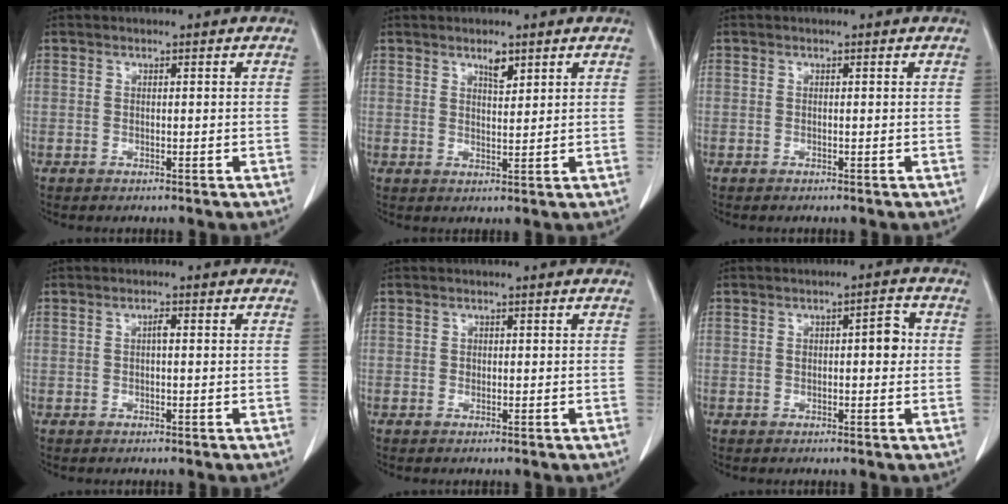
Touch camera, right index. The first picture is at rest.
{"total": 2.5, "force": [1.7, 0.8, 1.6], "torque": [-0.030, -0.004, 0.031]}
{"total": 0.0}
{"total": 1.0, "force": [0.0, 0.3, 1.0], "torque": [-0.018, 0.003, 0.000]}
{"total": 0.5, "force": [0.0, 0.5, 0.1], "torque": [0.003, 0.002, 0.000]}
{"total": 3.8, "force": [0.3, 1.5, 3.5], "torque": [-0.052, 0.017, 0.006]}